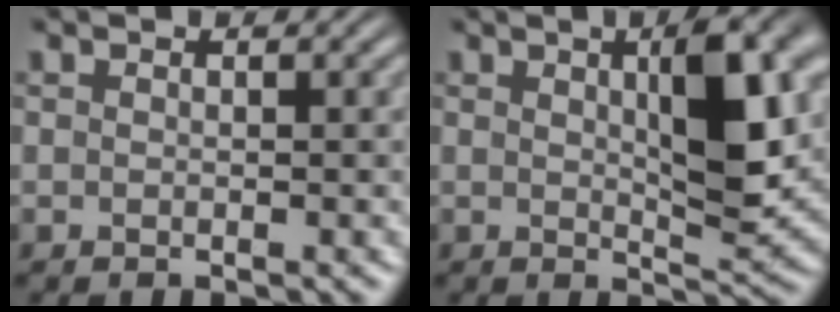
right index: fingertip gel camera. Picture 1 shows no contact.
{"total": 6.4, "force": [1.6, 1.2, 6.1], "torque": [-0.080, 0.002, 0.023]}